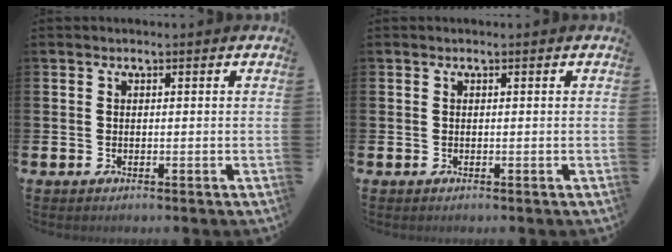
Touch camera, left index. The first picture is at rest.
{"total": 0.0}